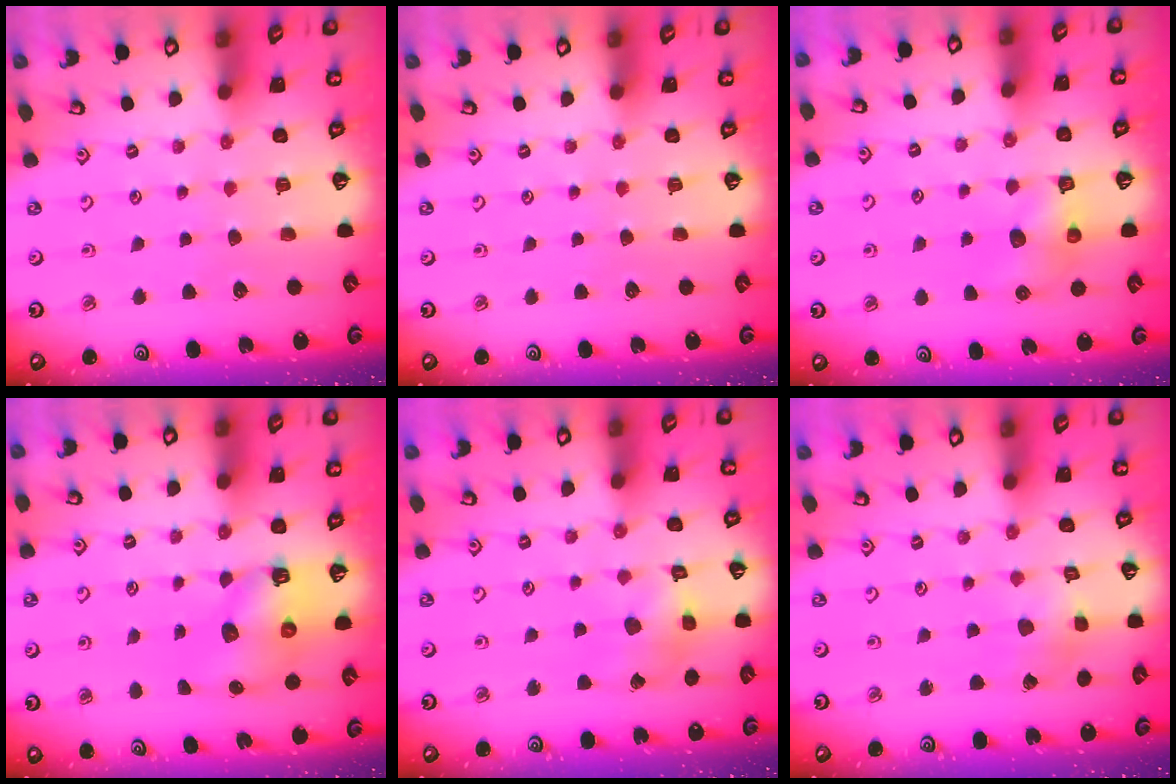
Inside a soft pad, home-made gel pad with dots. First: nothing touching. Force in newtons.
{"total": 0.0}
{"total": 7.8, "press": 7.8, "slide": 0.2}
{"total": 7.1, "press": 7.0, "slide": 1.0}
{"total": 7.4, "press": 7.4, "slide": 0.6}
{"total": 2.7, "press": 2.7, "slide": 0.2}